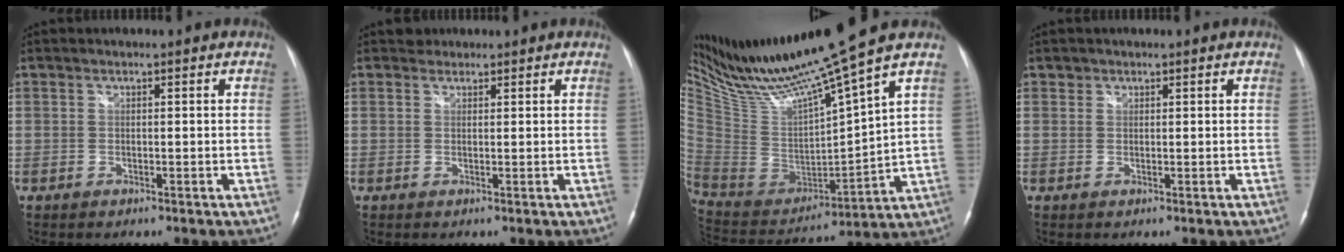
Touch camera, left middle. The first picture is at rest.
{"total": 1.2, "force": [1.0, 0.6, -0.3], "torque": [0.002, 0.005, 0.013]}
{"total": 17.5, "force": [14.8, -1.9, 9.2], "torque": [-0.176, -0.034, 0.287]}
{"total": 0.7, "force": [0.5, 0.6, 0.0], "torque": [0.006, 0.000, 0.005]}